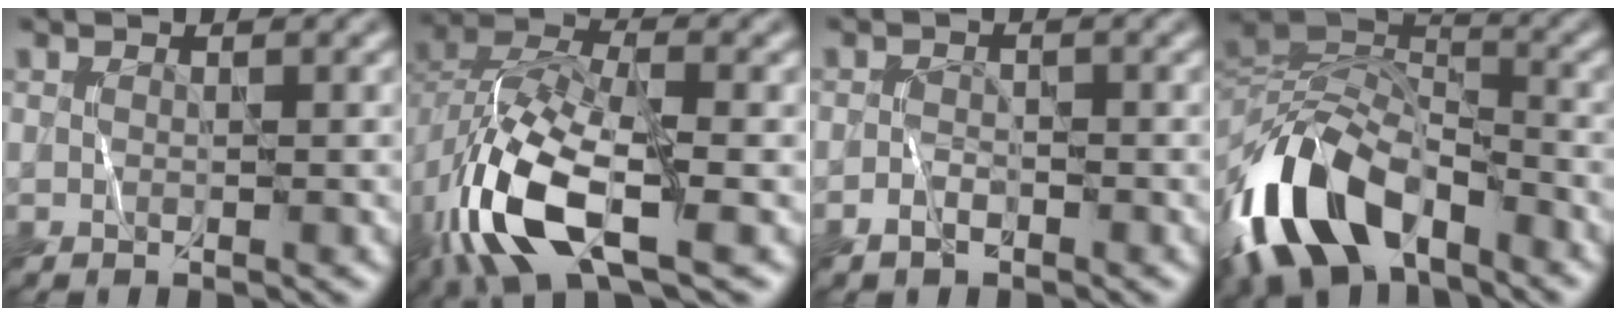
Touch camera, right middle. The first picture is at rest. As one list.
[{"total": 10.3, "force": [-4.6, 4.5, 8.1], "torque": [-0.173, -0.002, -0.095]}, {"total": 1.7, "force": [-1.1, 1.0, 0.7], "torque": [-0.011, 0.003, -0.023]}, {"total": 13.0, "force": [-6.9, 7.0, 8.5], "torque": [-0.172, -0.009, -0.131]}]